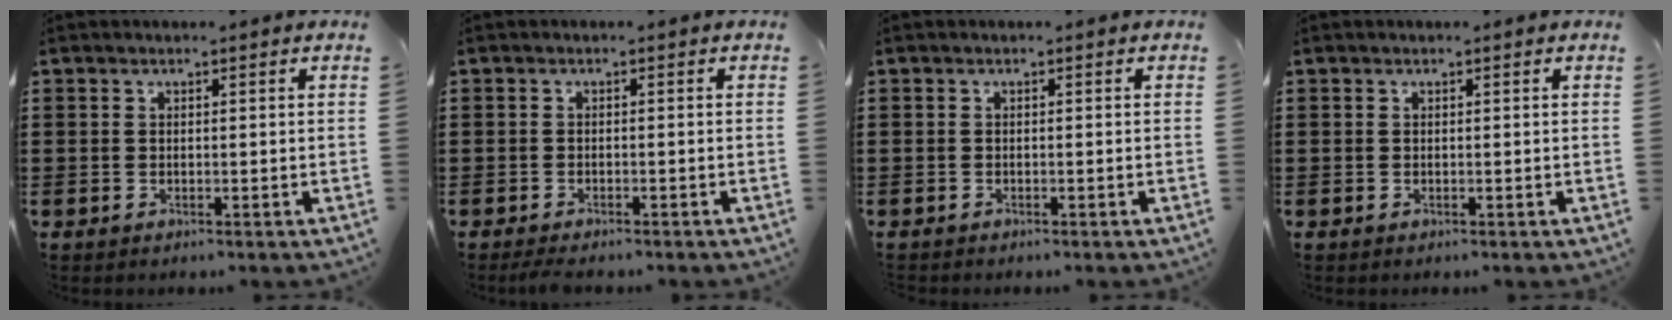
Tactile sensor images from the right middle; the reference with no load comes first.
{"total": 1.1, "force": [-1.0, 0.1, 0.2], "torque": [-0.008, -0.002, -0.020]}
{"total": 0.0}
{"total": 0.0}